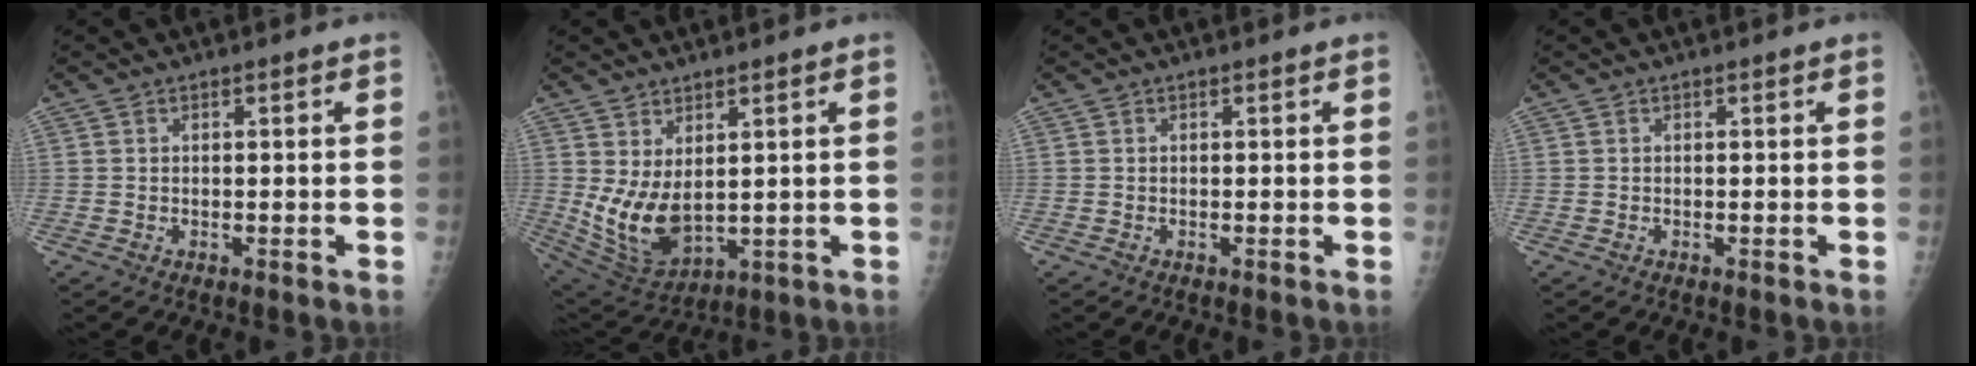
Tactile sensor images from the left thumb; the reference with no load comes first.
{"total": 10.2, "force": [1.6, 5.5, 8.4], "torque": [-0.148, -0.028, 0.056]}
{"total": 0.0}
{"total": 0.0}